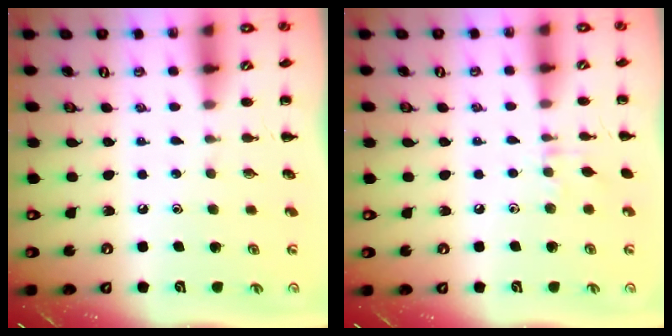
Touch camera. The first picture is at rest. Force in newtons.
{"total": 5.9, "press": 5.7, "slide": 1.2}